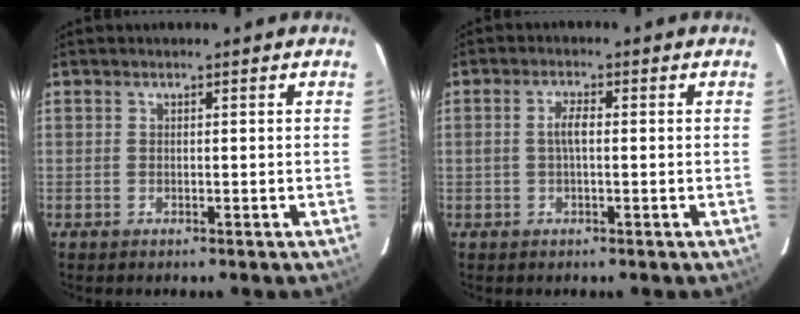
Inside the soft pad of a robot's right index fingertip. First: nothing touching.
{"total": 2.6, "force": [-0.2, 0.8, 2.4], "torque": [-0.049, 0.006, -0.003]}